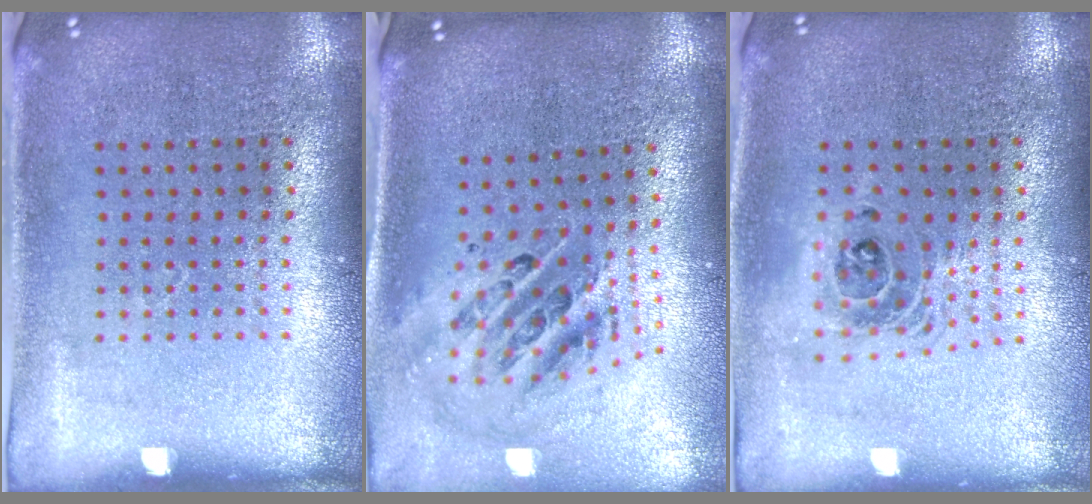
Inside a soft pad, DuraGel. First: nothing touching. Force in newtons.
{"total": 1.6, "press": 1.3, "slide": 0.9}
{"total": 1.5, "press": 1.3, "slide": 0.9}